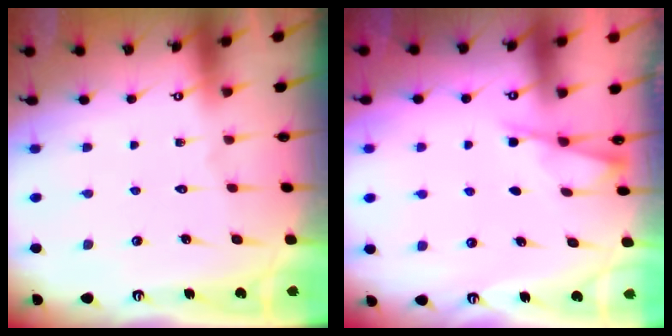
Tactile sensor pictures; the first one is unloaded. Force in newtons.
{"total": 2.6, "press": 2.6, "slide": 0.4}